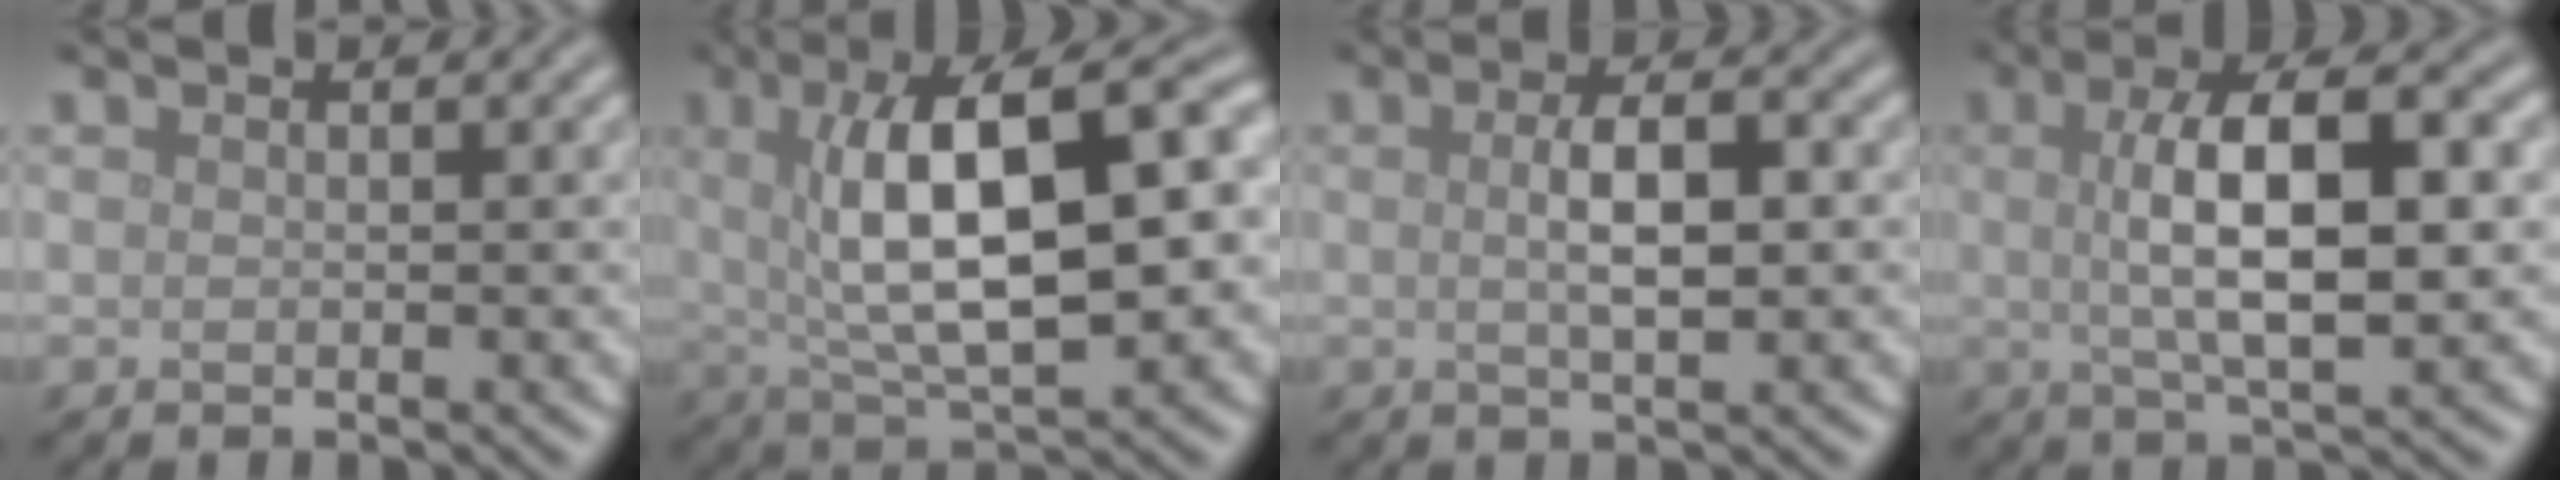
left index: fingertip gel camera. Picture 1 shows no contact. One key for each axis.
{"total": 12.6, "fx": 2.1, "fy": 4.4, "fz": 11.6, "tx": -0.171, "ty": 0.011, "tz": 0.030}
{"total": 3.7, "fx": 0.3, "fy": 1.0, "fz": 3.6, "tx": -0.066, "ty": 0.004, "tz": 0.004}
{"total": 8.5, "fx": 0.9, "fy": 2.7, "fz": 8.0, "tx": -0.127, "ty": 0.008, "tz": 0.012}